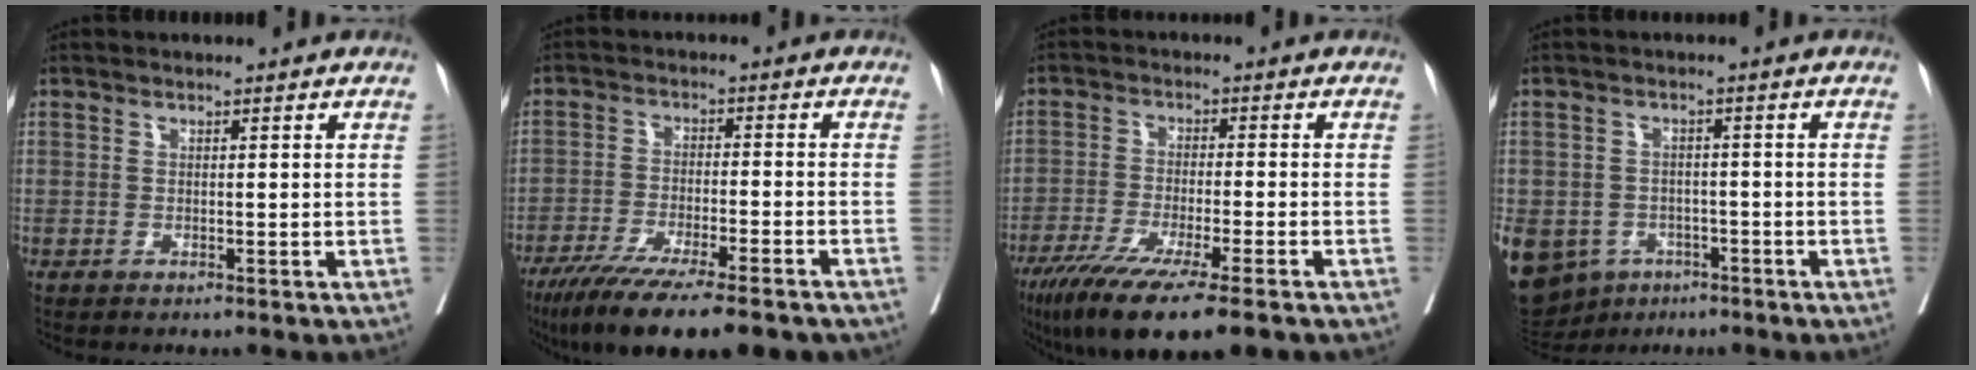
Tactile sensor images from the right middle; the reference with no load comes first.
{"total": 16.9, "force": [-13.0, 2.6, 10.5], "torque": [-0.148, -0.033, -0.202]}
{"total": 13.6, "force": [-9.5, 0.8, 9.7], "torque": [-0.163, -0.039, -0.154]}
{"total": 16.9, "force": [-8.0, 13.4, 6.5], "torque": [-0.196, -0.002, -0.106]}